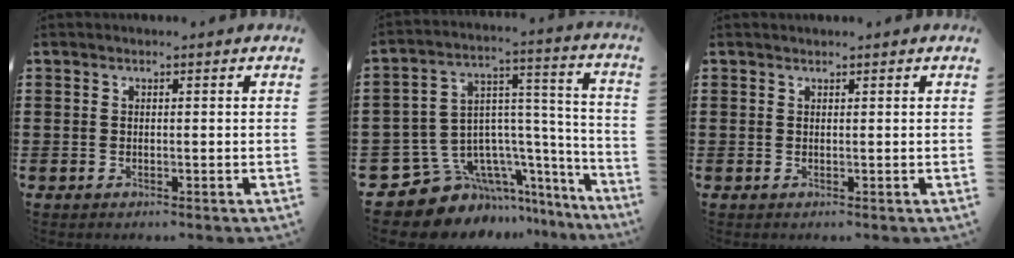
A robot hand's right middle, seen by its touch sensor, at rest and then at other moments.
{"total": 10.0, "force": [-7.3, 6.3, 2.6], "torque": [-0.077, -0.006, -0.133]}
{"total": 0.6, "force": [0.5, 0.2, -0.3], "torque": [0.002, 0.001, 0.011]}